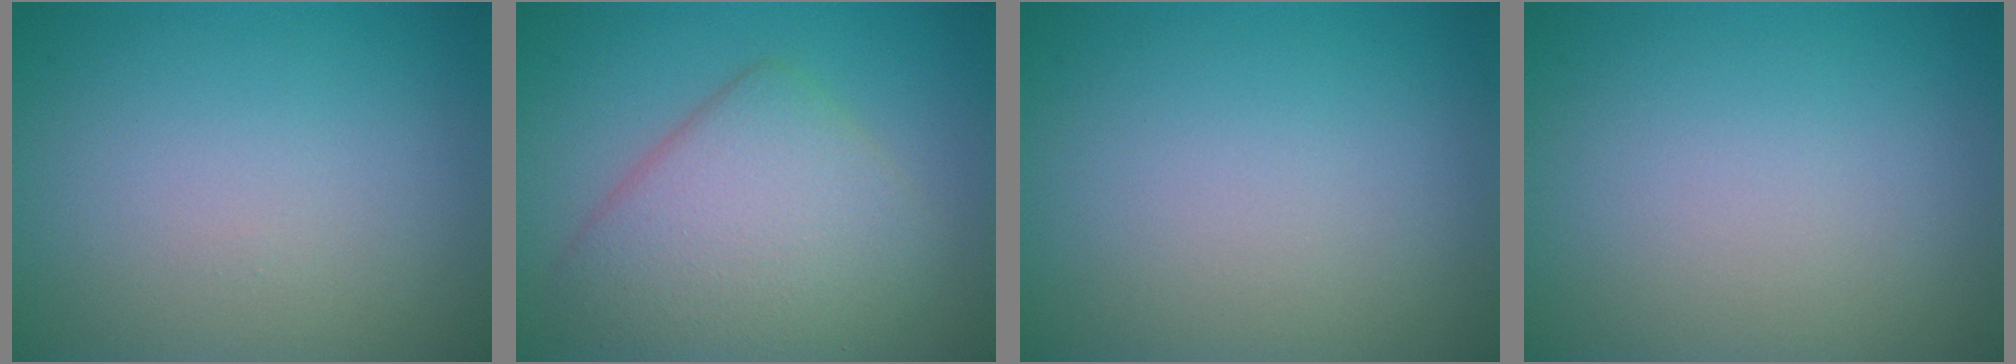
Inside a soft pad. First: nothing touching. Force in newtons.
{"total": 6.6, "press": 6.6, "slide": 0.3}
{"total": 0.0}
{"total": 0.0}